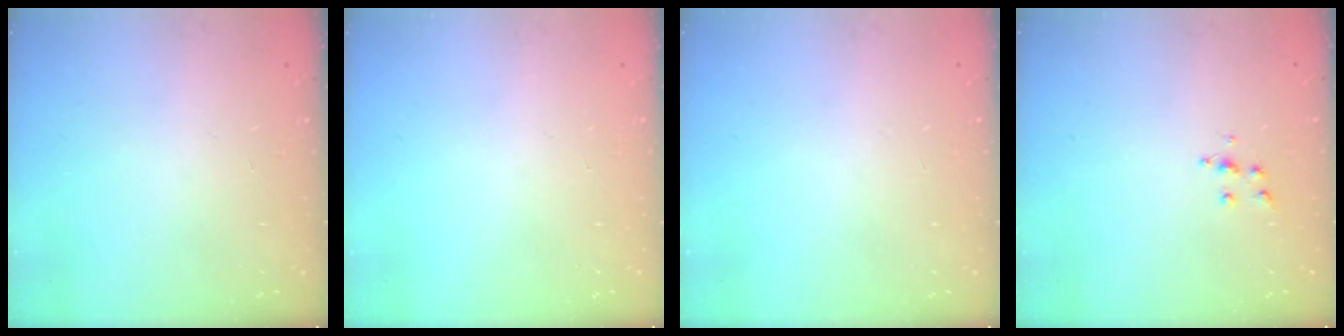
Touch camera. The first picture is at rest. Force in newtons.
{"total": 0.0}
{"total": 0.0}
{"total": 5.9, "press": 5.9, "slide": 0.3}